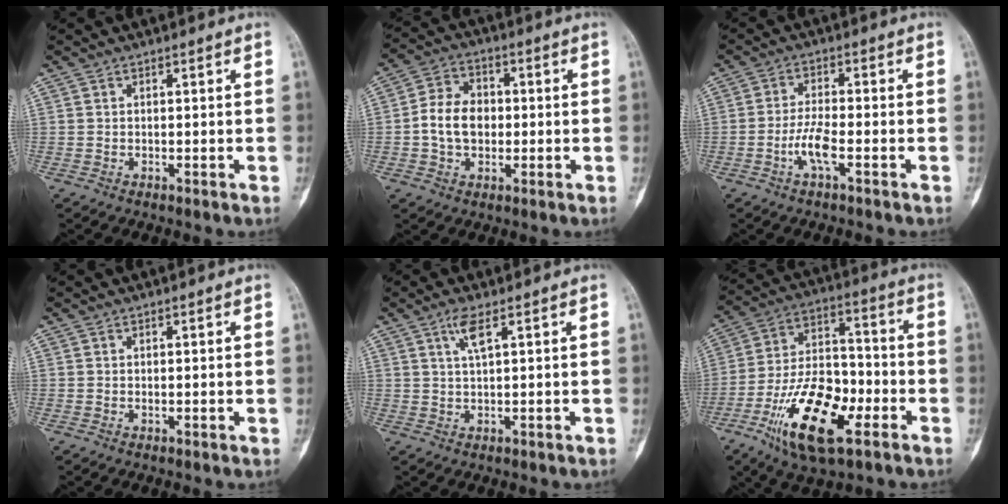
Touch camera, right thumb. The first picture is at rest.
{"total": 8.6, "force": [-0.6, 6.5, 5.5], "torque": [-0.080, 0.019, -0.019]}
{"total": 4.9, "force": [-2.1, 1.1, 4.3], "torque": [-0.093, 0.012, -0.041]}
{"total": 0.0}
{"total": 3.3, "force": [1.4, 0.4, 2.9], "torque": [-0.068, 0.001, 0.032]}
{"total": 19.2, "force": [-8.6, 8.5, 14.9], "torque": [-0.261, 0.042, -0.149]}